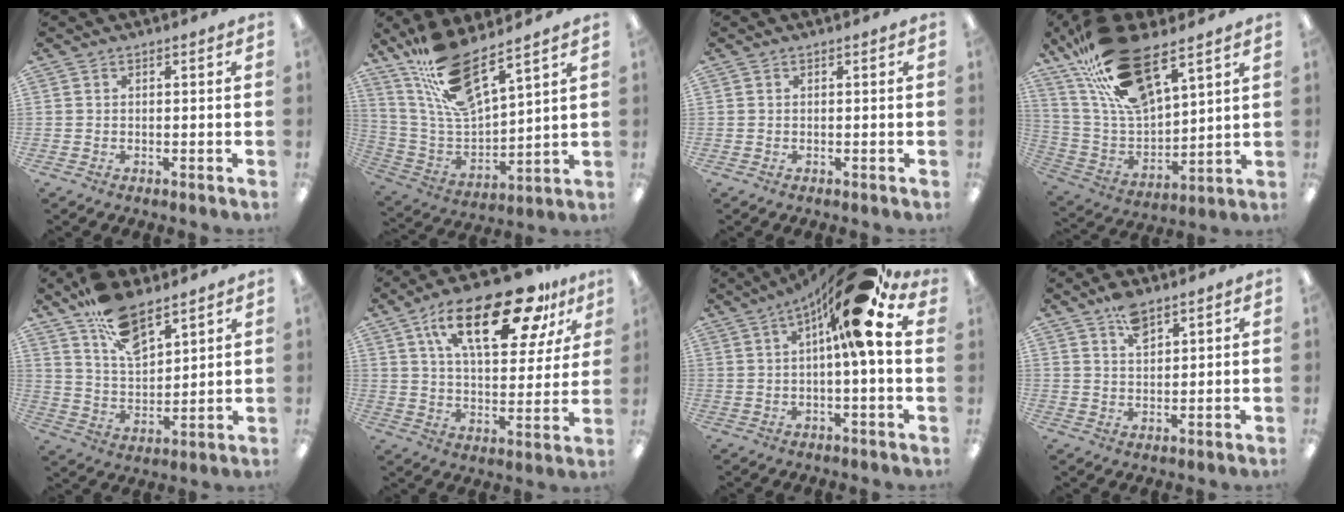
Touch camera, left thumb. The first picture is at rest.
{"total": 15.5, "force": [12.3, 3.6, 8.8], "torque": [-0.193, -0.076, 0.219]}
{"total": 0.0}
{"total": 22.1, "force": [15.2, 7.9, 14.0], "torque": [-0.281, -0.070, 0.269]}
{"total": 12.8, "force": [9.4, 5.4, 6.8], "torque": [-0.116, -0.055, 0.172]}
{"total": 23.9, "force": [13.5, 9.9, 17.0], "torque": [-0.267, -0.052, 0.219]}
{"total": 18.5, "force": [6.6, 4.2, 16.8], "torque": [-0.262, -0.027, 0.096]}
{"total": 5.7, "force": [4.0, 2.3, 3.4], "torque": [-0.059, -0.014, 0.071]}